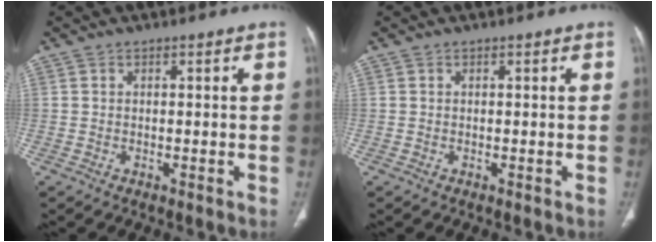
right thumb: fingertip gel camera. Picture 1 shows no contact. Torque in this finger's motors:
{"motor_torque": [-0.03, -0.03, 0.07, 0.07, 0.00]}